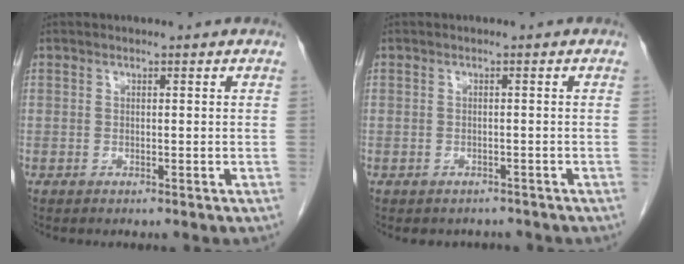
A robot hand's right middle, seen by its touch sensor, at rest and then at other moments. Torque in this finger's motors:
{"motor_torque": [0.03, -0.02, 0.00, 0.00]}